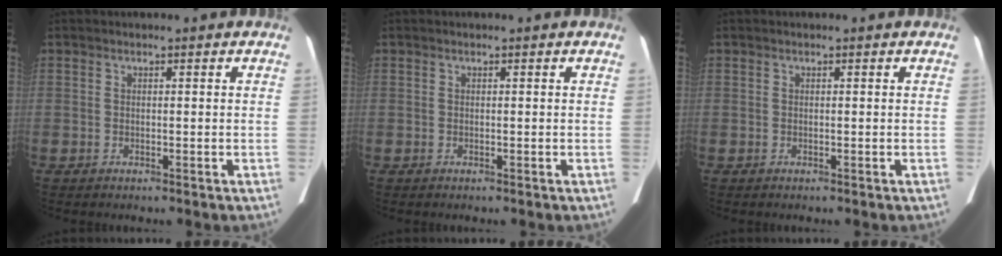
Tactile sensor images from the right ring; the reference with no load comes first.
{"total": 0.0}
{"total": 0.0}